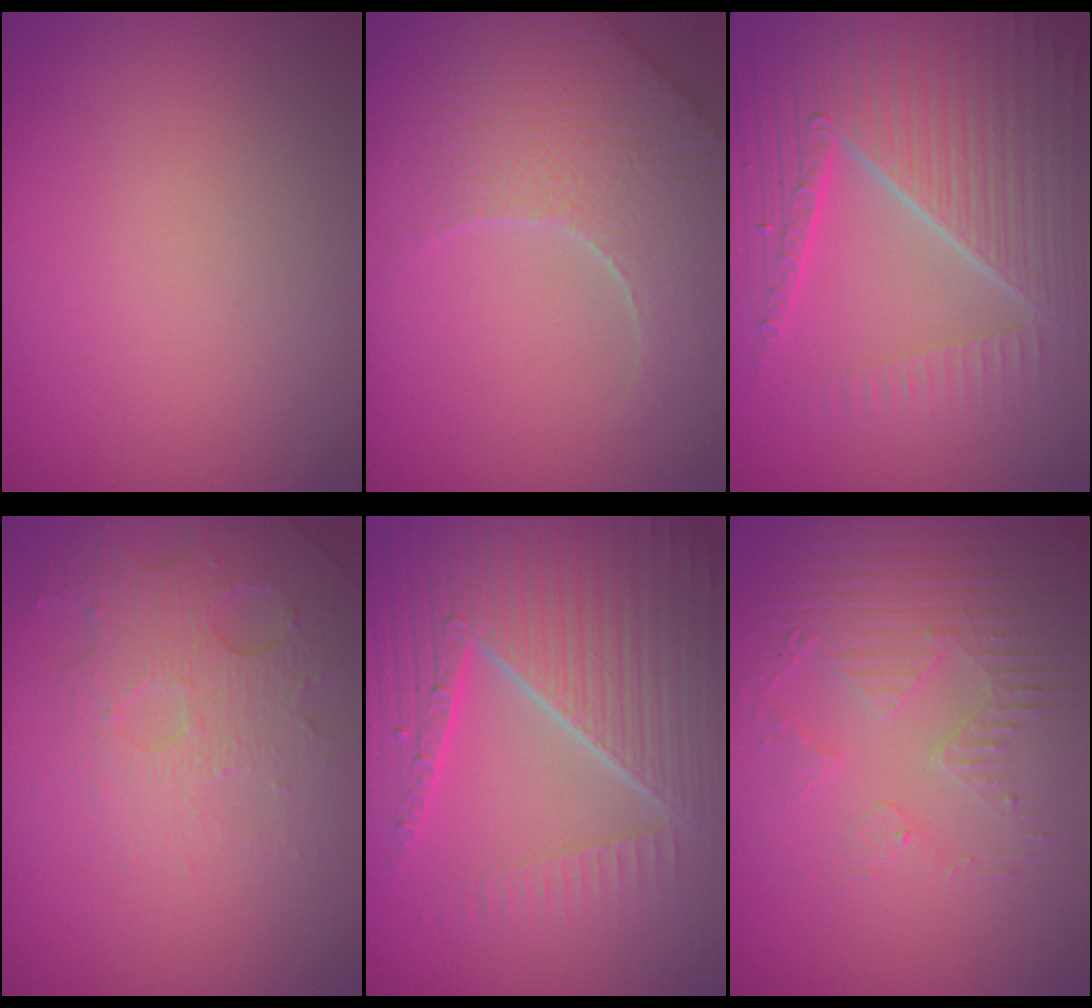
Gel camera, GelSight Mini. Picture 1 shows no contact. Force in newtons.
{"total": 6.6, "press": 5.4, "slide": 3.8}
{"total": 8.5, "press": 5.9, "slide": 6.1}
{"total": 5.0, "press": 3.3, "slide": 3.8}
{"total": 8.8, "press": 6.1, "slide": 6.4}
{"total": 4.0, "press": 3.6, "slide": 1.8}